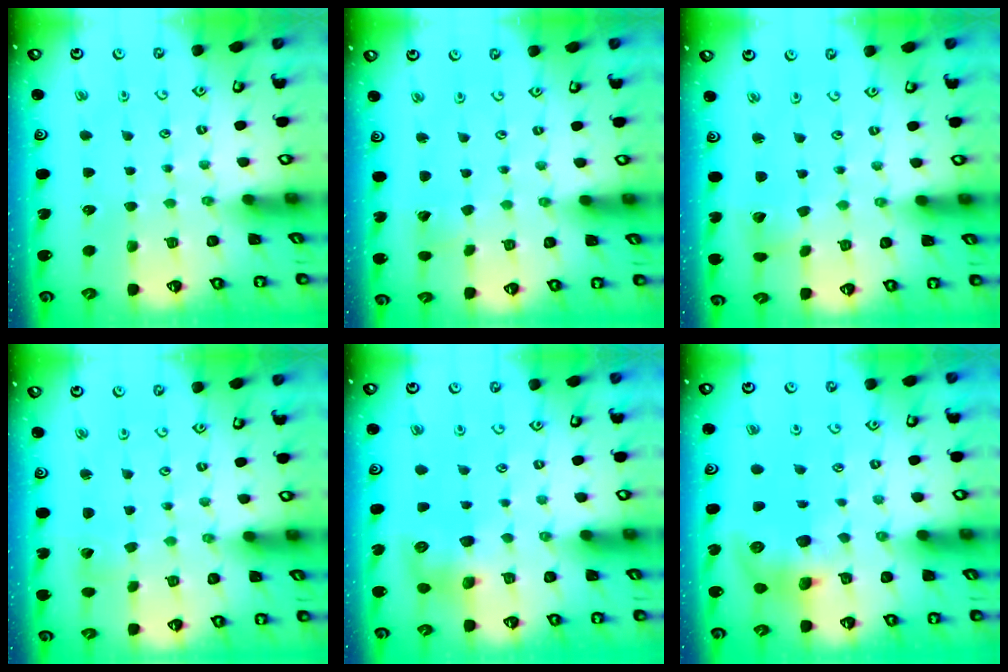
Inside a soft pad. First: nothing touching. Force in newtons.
{"total": 2.8, "press": 2.8, "slide": 0.3}
{"total": 2.5, "press": 2.5, "slide": 0.3}
{"total": 1.6, "press": 1.6, "slide": 0.1}
{"total": 8.0, "press": 8.0, "slide": 0.0}
{"total": 9.9, "press": 9.8, "slide": 1.3}